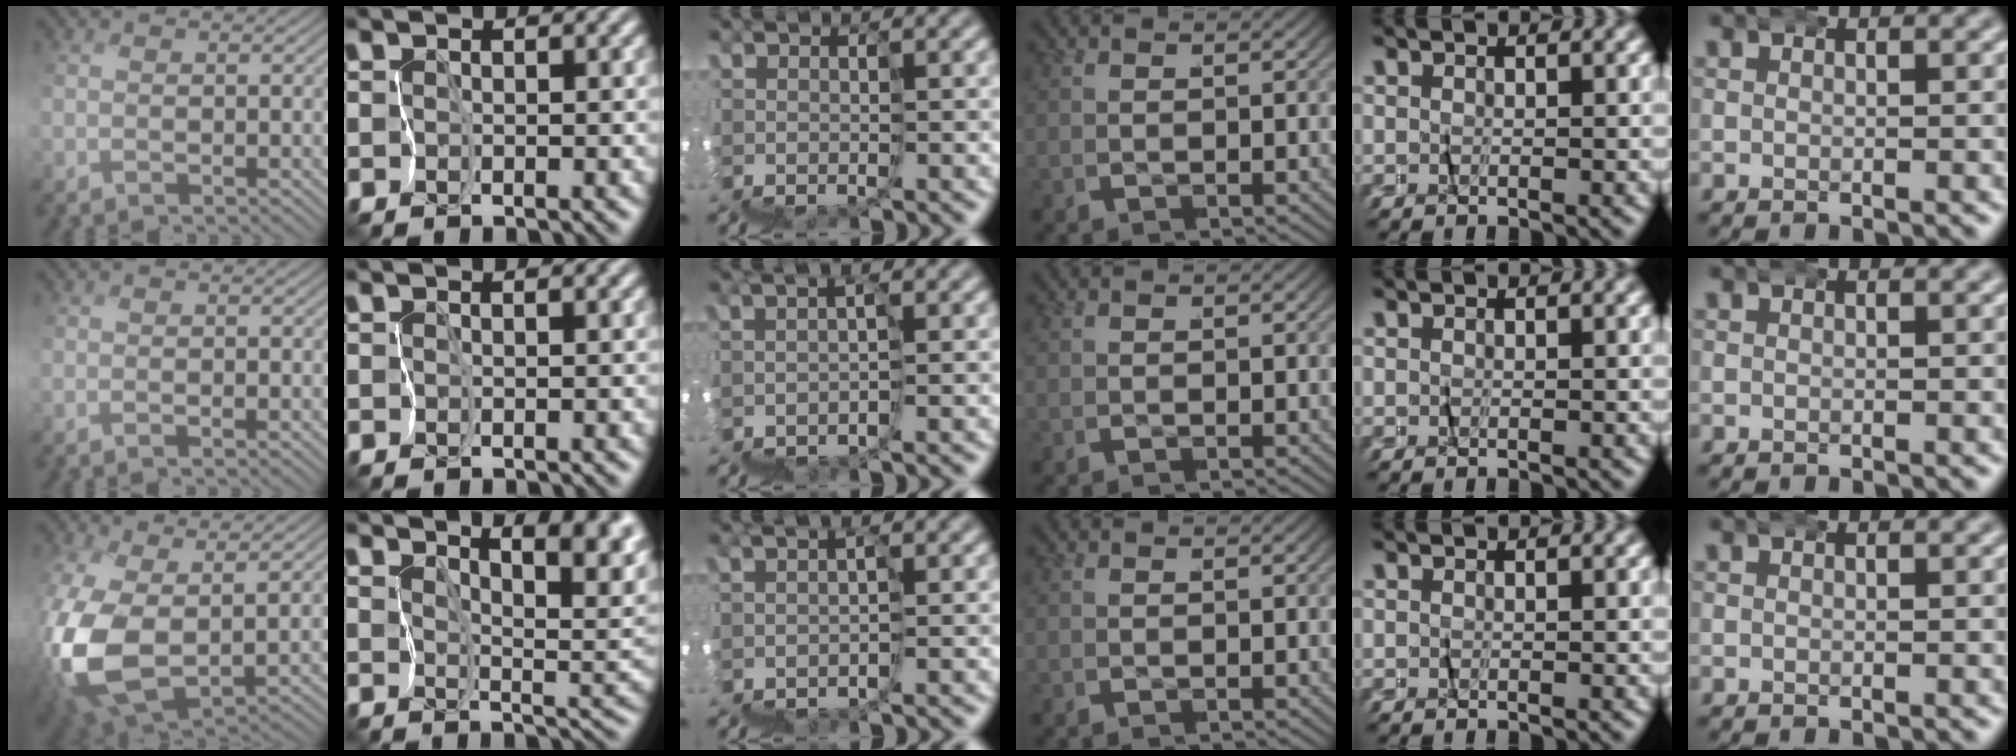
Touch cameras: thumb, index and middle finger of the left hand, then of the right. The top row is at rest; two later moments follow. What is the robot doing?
{"motion": "wrap", "object": "felt sheet"}